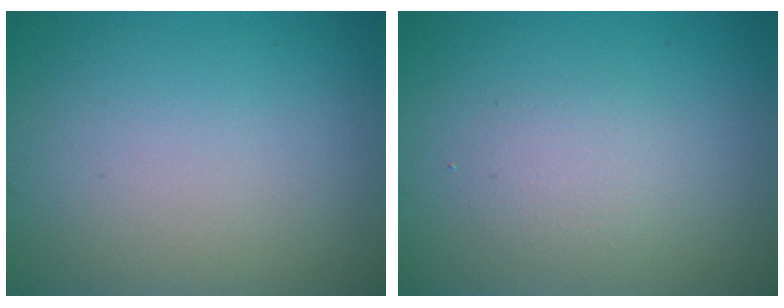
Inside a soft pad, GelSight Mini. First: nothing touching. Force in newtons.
{"total": 1.6, "press": 1.6, "slide": 0.1}